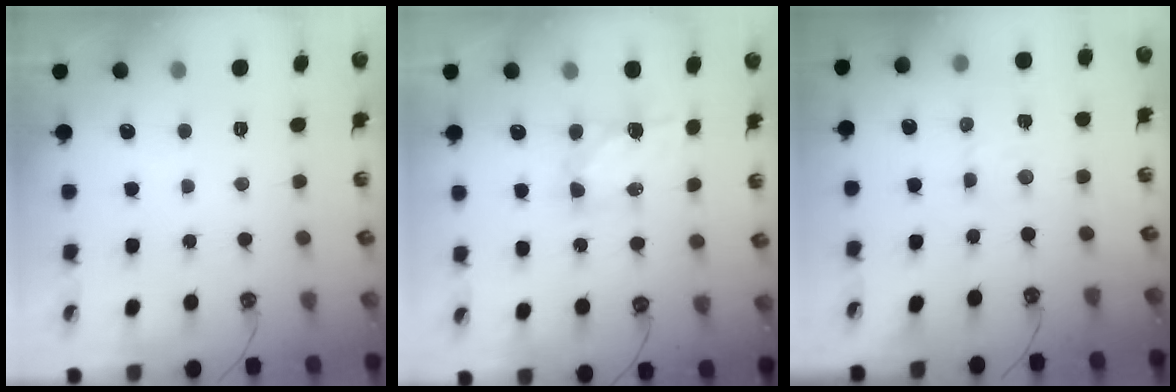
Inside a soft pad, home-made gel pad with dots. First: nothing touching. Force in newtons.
{"total": 6.3, "press": 6.3, "slide": 0.4}
{"total": 2.2, "press": 2.2, "slide": 0.3}